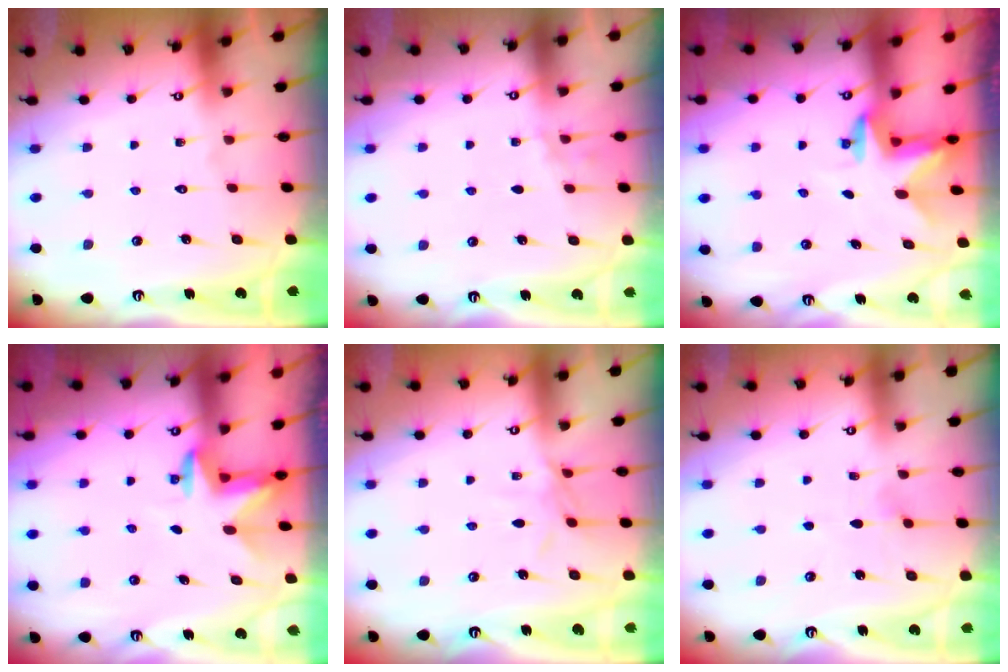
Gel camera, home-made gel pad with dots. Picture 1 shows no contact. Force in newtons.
{"total": 2.5, "press": 1.6, "slide": 1.8}
{"total": 2.4, "press": 2.4, "slide": 0.3}
{"total": 2.9, "press": 2.9, "slide": 0.5}
{"total": 5.5, "press": 5.5, "slide": 0.3}
{"total": 4.6, "press": 4.3, "slide": 1.5}